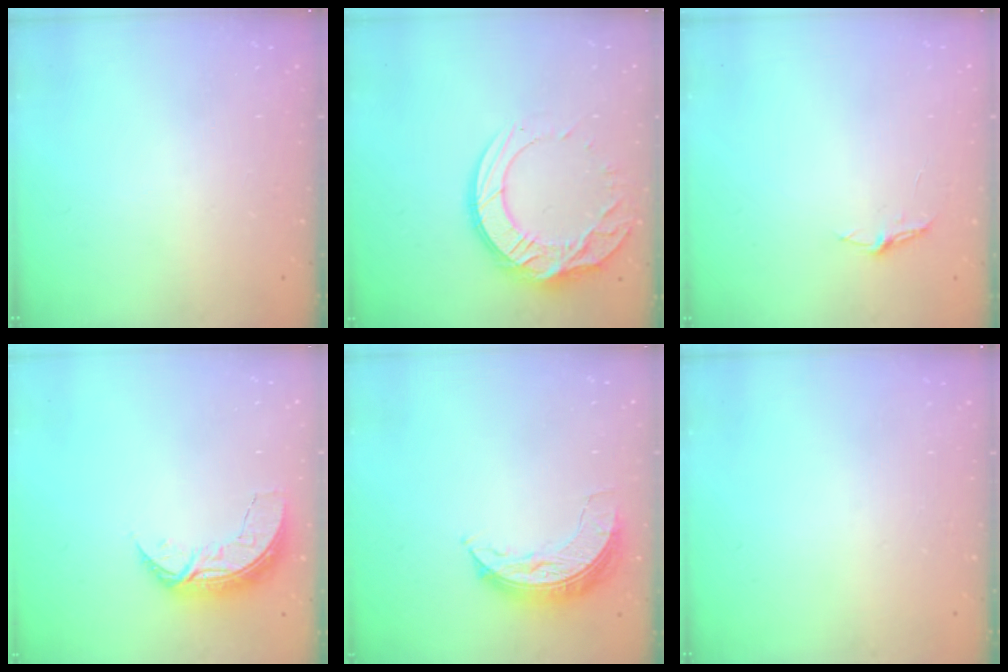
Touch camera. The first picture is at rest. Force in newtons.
{"total": 15.5, "press": 15.5, "slide": 1.1}
{"total": 3.7, "press": 3.7, "slide": 0.4}
{"total": 7.3, "press": 7.3, "slide": 0.7}
{"total": 7.7, "press": 7.7, "slide": 0.3}
{"total": 0.0}